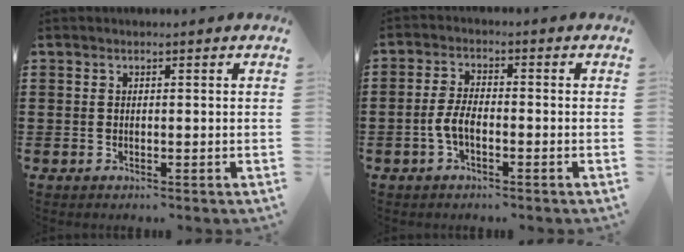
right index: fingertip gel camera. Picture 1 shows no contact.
{"total": 3.9, "force": [-1.5, 1.5, 3.3], "torque": [-0.080, -0.004, -0.033]}